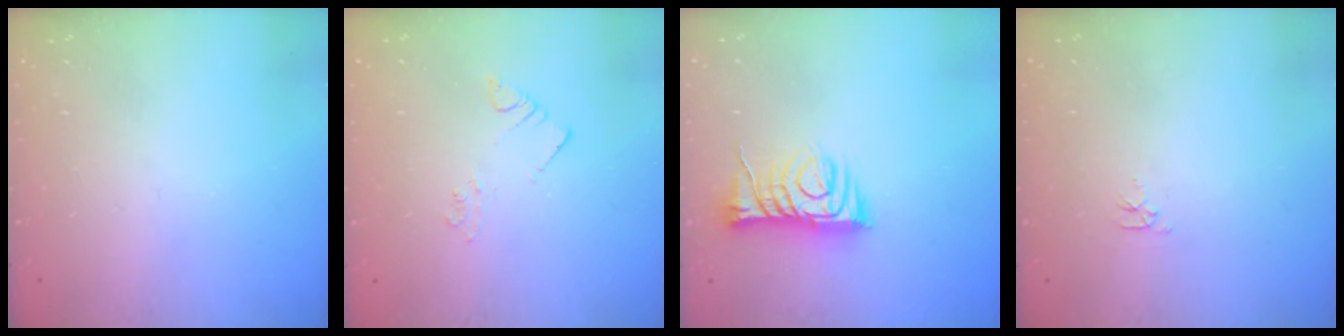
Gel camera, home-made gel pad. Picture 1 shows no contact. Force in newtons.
{"total": 2.2, "press": 2.2, "slide": 0.1}
{"total": 9.6, "press": 9.6, "slide": 0.5}
{"total": 2.8, "press": 2.7, "slide": 0.4}